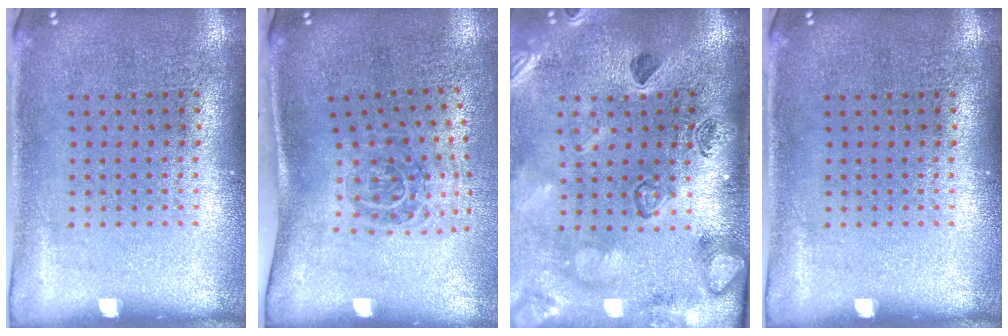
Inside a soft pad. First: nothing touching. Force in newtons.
{"total": 1.9, "press": 1.2, "slide": 1.5}
{"total": 2.5, "press": 2.4, "slide": 0.8}
{"total": 0.0}